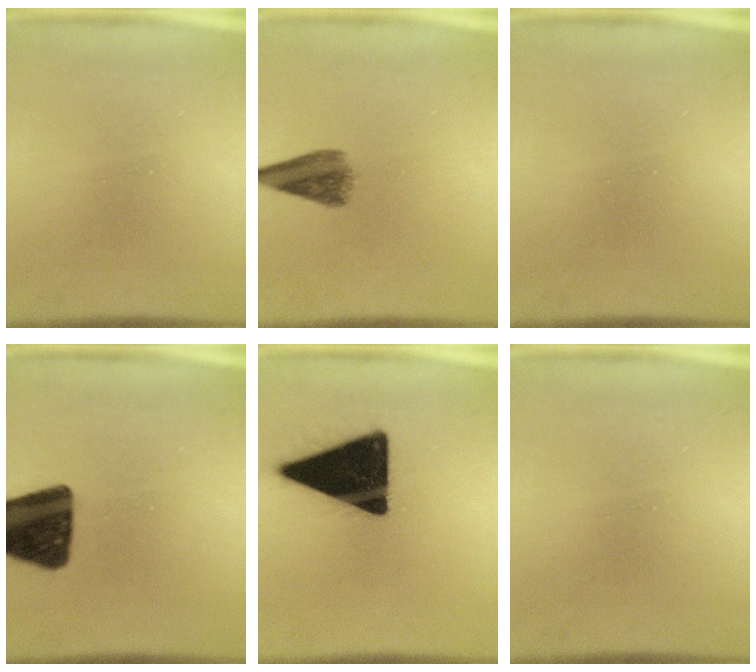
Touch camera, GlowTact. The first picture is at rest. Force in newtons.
{"total": 4.4}
{"total": 0.0}
{"total": 16.1}
{"total": 19.5}
{"total": 0.0}